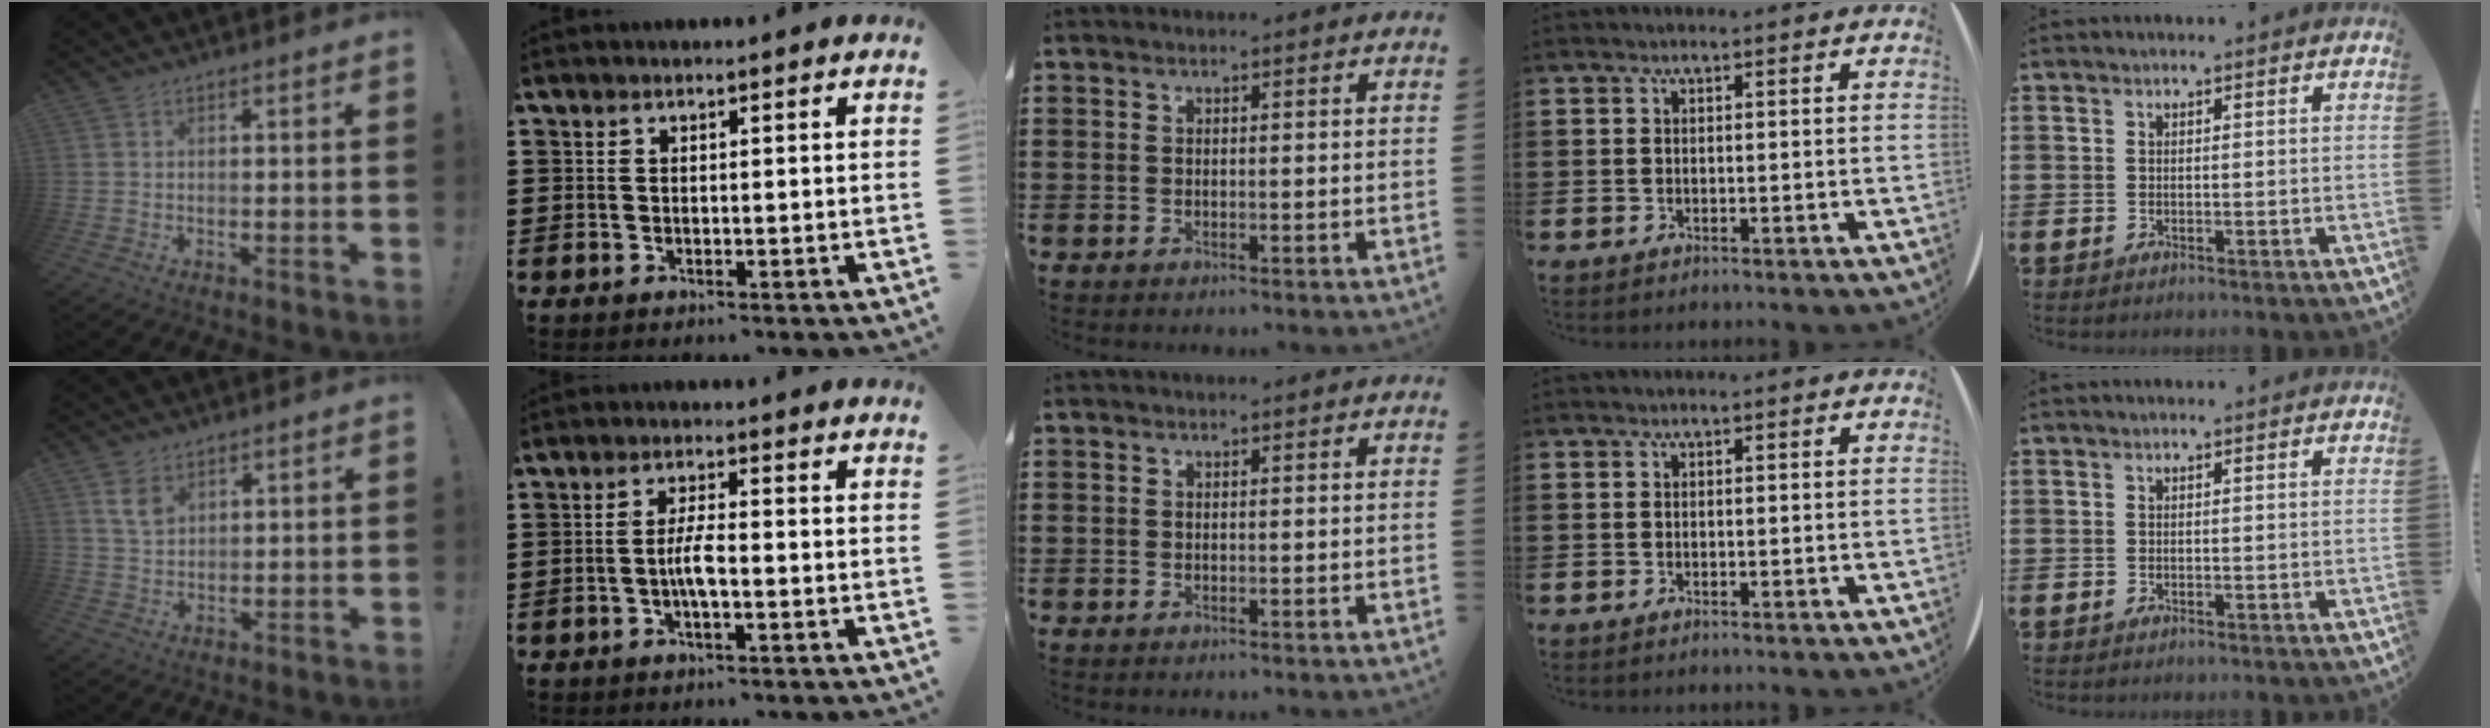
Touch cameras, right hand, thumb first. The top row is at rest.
{"thumb": {"total": 4.8, "force": [2.7, 3.2, 2.3], "torque": [-0.034, -0.011, 0.052]}, "index": {"total": 3.9, "force": [-0.9, 0.8, 3.7], "torque": [-0.079, -0.001, -0.022]}}